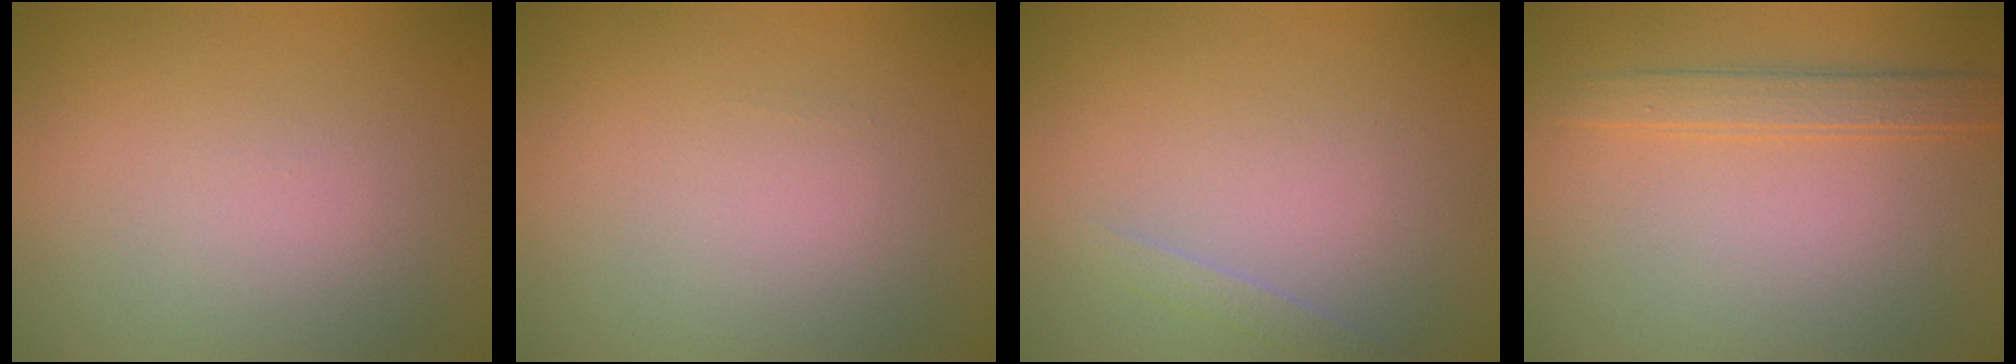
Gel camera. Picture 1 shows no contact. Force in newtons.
{"total": 0.0}
{"total": 0.9, "press": 0.9, "slide": 0.0}
{"total": 3.4, "press": 3.4, "slide": 0.2}